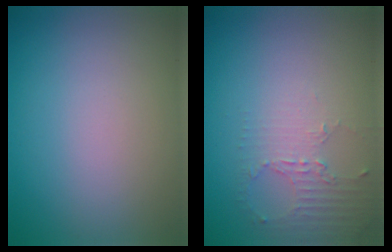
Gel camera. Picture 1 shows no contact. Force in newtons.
{"total": 2.2, "press": 1.7, "slide": 1.5}